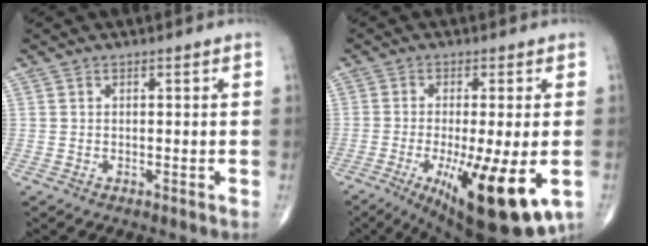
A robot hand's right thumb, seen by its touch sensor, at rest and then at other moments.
{"total": 17.9, "force": [-5.5, 4.8, 16.3], "torque": [-0.234, -0.025, -0.067]}